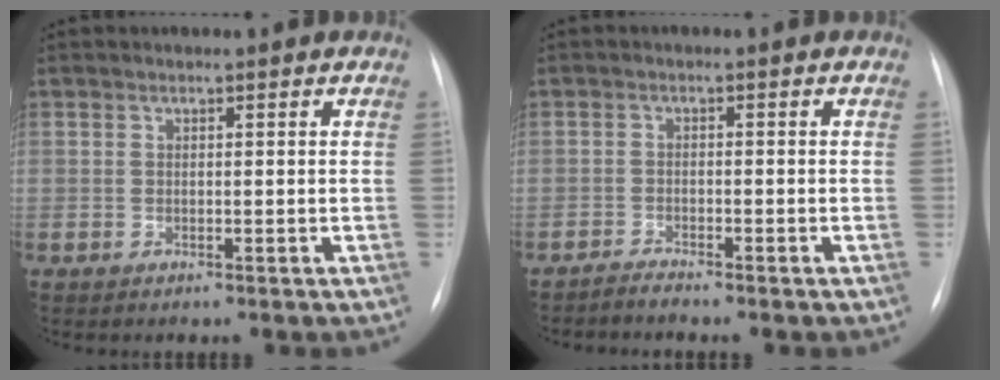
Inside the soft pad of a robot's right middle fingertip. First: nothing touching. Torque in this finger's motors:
{"motor_torque": [-0.14, 0.00, -0.03, 0.00]}